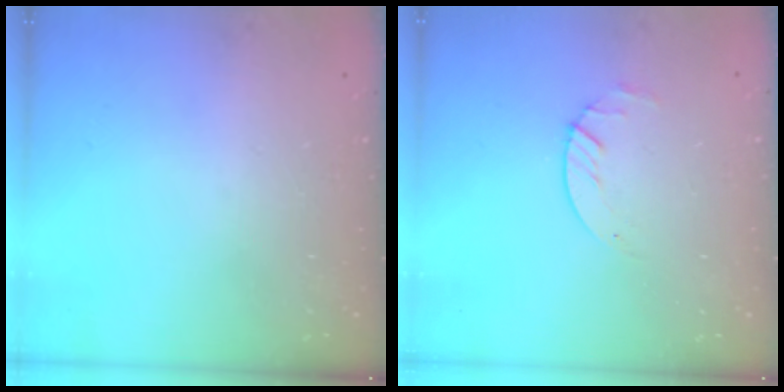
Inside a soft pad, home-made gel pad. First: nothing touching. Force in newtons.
{"total": 1.7, "press": 1.6, "slide": 0.2}